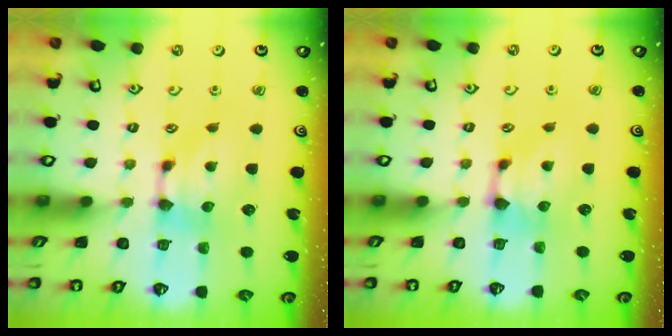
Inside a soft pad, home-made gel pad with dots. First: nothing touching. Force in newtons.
{"total": 0.9, "press": 0.6, "slide": 0.7}